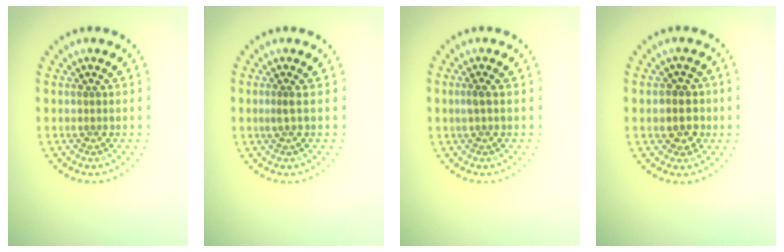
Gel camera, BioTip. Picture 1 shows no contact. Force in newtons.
{"total": 0.7, "press": 0.5, "slide": 0.6}
{"total": 0.9, "press": 0.7, "slide": 0.5}
{"total": 2.7, "press": 2.6, "slide": 1.0}